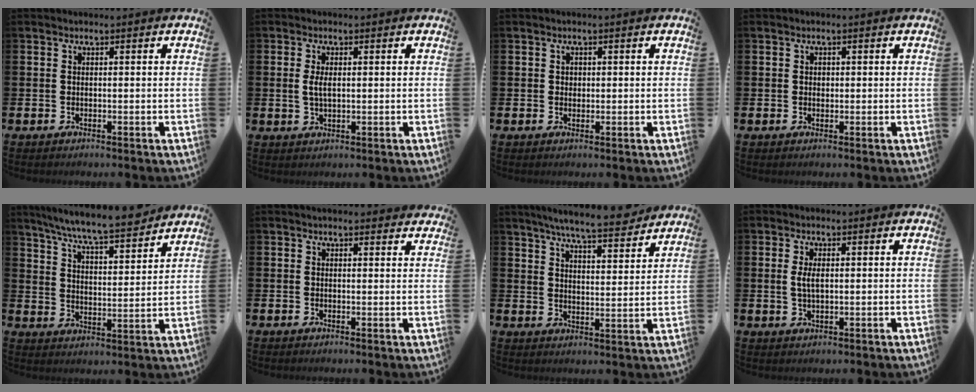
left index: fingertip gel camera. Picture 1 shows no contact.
{"total": 2.6, "force": [0.4, 1.2, 2.2], "torque": [-0.044, 0.005, 0.005]}
{"total": 1.0, "force": [0.4, 0.9, 0.3], "torque": [0.003, 0.003, 0.005]}
{"total": 0.8, "force": [0.2, 0.7, 0.3], "torque": [0.003, 0.002, 0.002]}
{"total": 8.1, "force": [7.7, 0.2, 2.8], "torque": [-0.086, -0.051, 0.135]}
{"total": 1.8, "force": [1.8, 0.3, 0.2], "torque": [-0.002, -0.006, 0.032]}
{"total": 7.4, "force": [6.9, 0.5, 2.4], "torque": [-0.057, -0.040, 0.120]}
{"total": 2.6, "force": [0.6, 1.1, 2.3], "torque": [-0.046, 0.006, 0.008]}